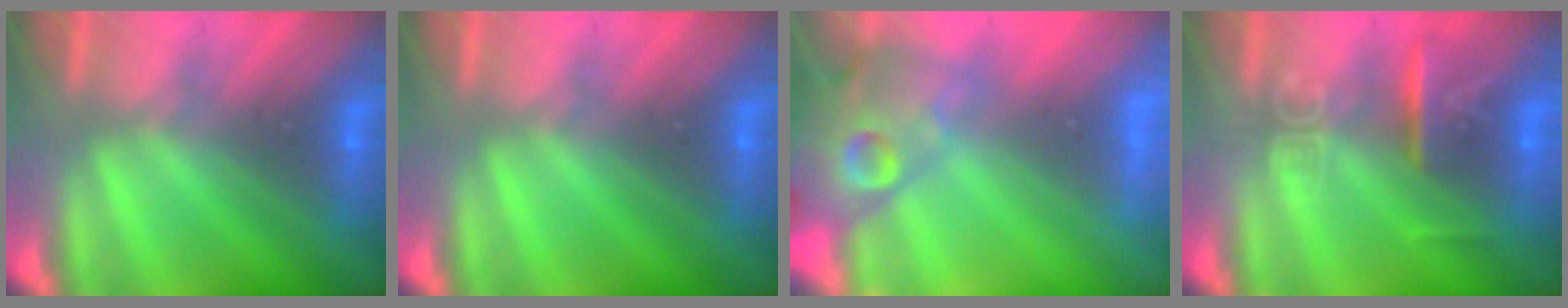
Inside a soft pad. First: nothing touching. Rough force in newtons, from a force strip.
{"total": 0.0}
{"total": 11.2}
{"total": 7.4}